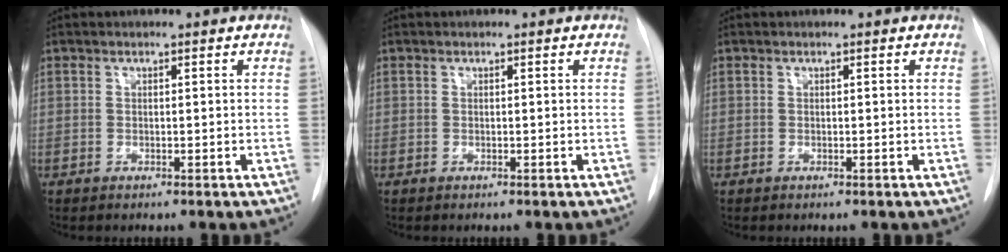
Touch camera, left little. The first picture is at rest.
{"total": 0.0}
{"total": 0.0}